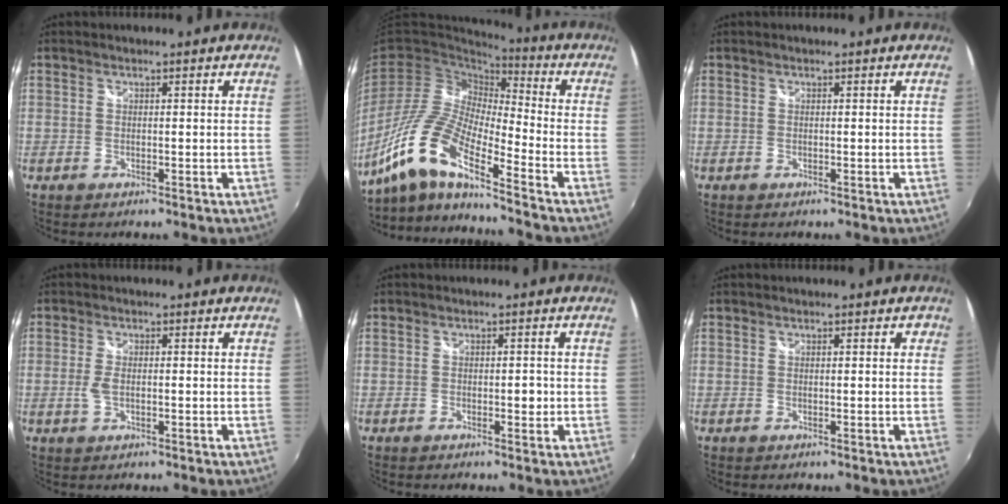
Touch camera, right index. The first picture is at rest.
{"total": 15.3, "force": [-10.0, 2.8, 11.2], "torque": [-0.221, -0.005, -0.214]}
{"total": 0.0}
{"total": 2.5, "force": [-0.5, 1.2, 2.1], "torque": [-0.045, -0.001, -0.011]}
{"total": 1.8, "force": [-0.5, 1.2, 1.2], "torque": [-0.015, 0.001, -0.009]}
{"total": 1.0, "force": [0.3, 0.5, 0.7], "torque": [-0.010, 0.004, 0.004]}